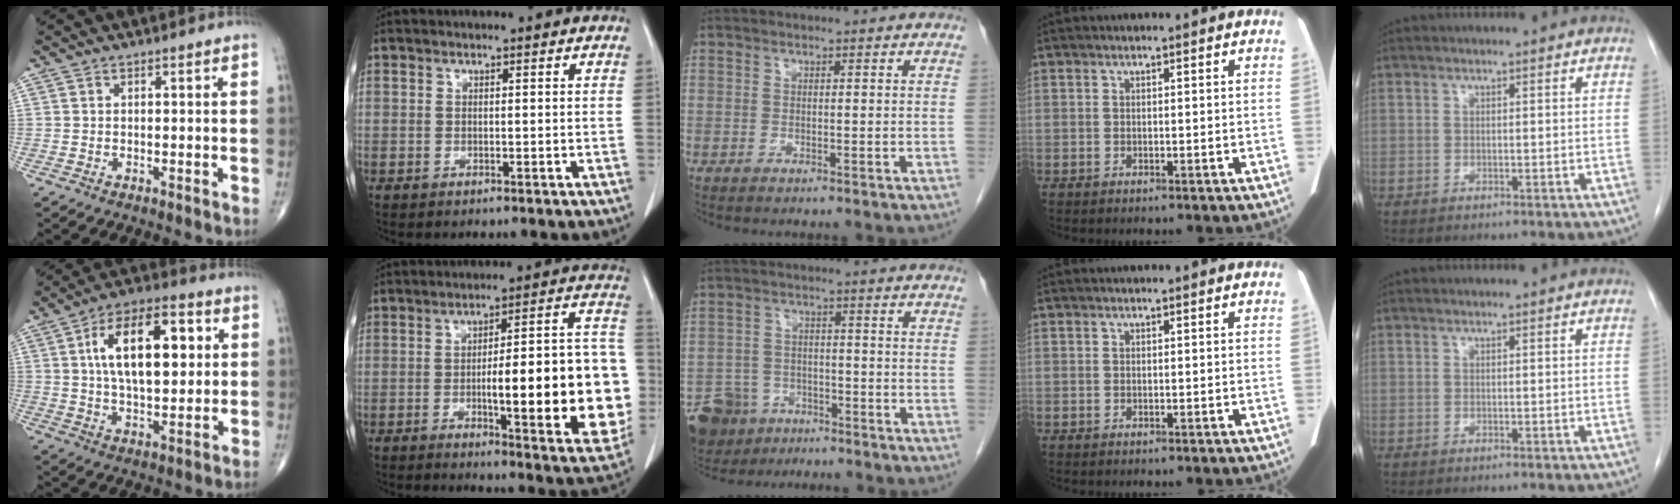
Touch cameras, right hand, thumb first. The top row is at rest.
{"thumb": {"total": 17.8, "force": [3.8, 8.7, 15.0], "torque": [-0.224, 0.008, 0.060]}, "index": {"total": 21.2, "force": [-3.1, 4.0, 20.6], "torque": [-0.201, 0.027, -0.027]}, "middle": {"total": 8.1, "force": [-5.8, 5.4, 1.6], "torque": [-0.040, 0.000, -0.097]}}